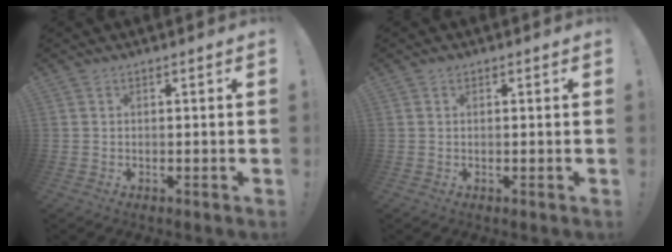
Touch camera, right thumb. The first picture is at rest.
{"total": 0.5, "force": [0.3, 0.4, 0.0], "torque": [0.007, -0.002, 0.005]}